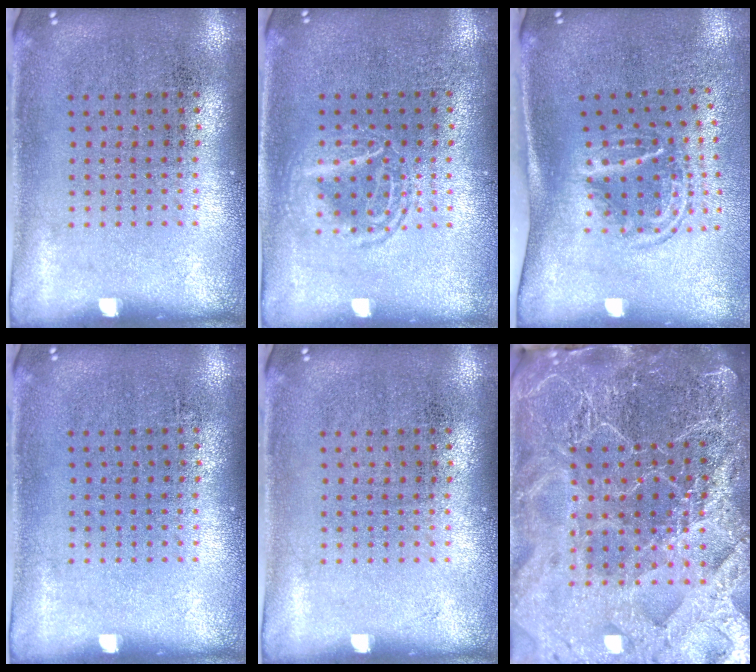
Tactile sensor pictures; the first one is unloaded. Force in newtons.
{"total": 2.2, "press": 2.2, "slide": 0.3}
{"total": 1.8, "press": 1.2, "slide": 1.3}
{"total": 0.0}
{"total": 0.0}
{"total": 6.0, "press": 5.2, "slide": 3.0}